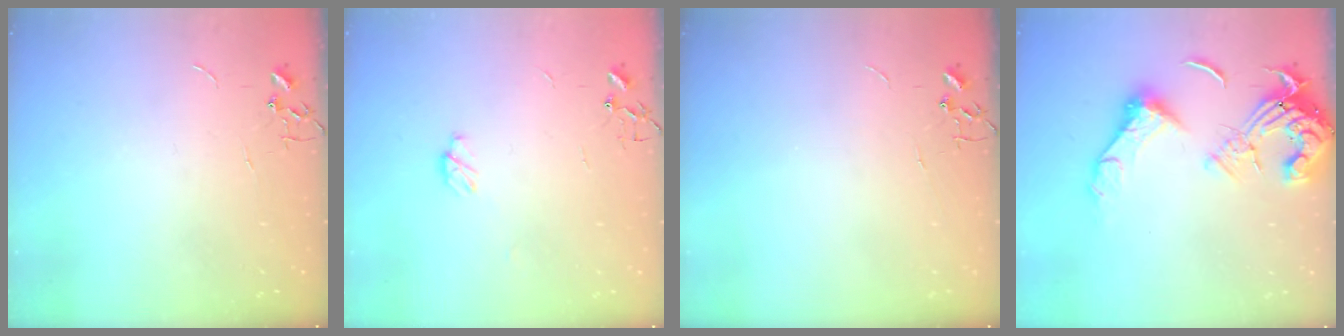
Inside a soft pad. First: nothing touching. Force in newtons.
{"total": 4.2, "press": 4.2, "slide": 0.3}
{"total": 0.0}
{"total": 15.8, "press": 15.7, "slide": 1.9}